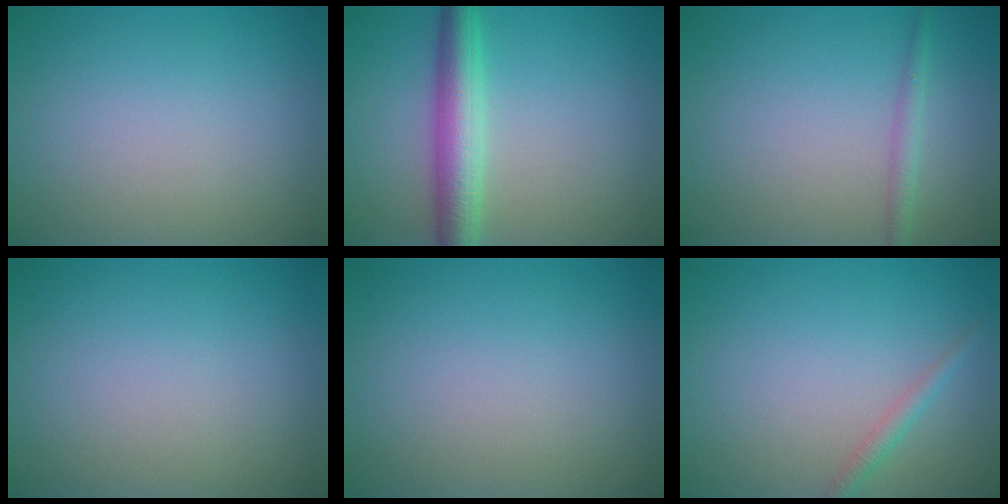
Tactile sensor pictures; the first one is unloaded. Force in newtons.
{"total": 5.0, "press": 5.0, "slide": 0.1}
{"total": 1.4, "press": 1.4, "slide": 0.1}
{"total": 0.0}
{"total": 0.0}
{"total": 1.3, "press": 1.3, "slide": 0.0}